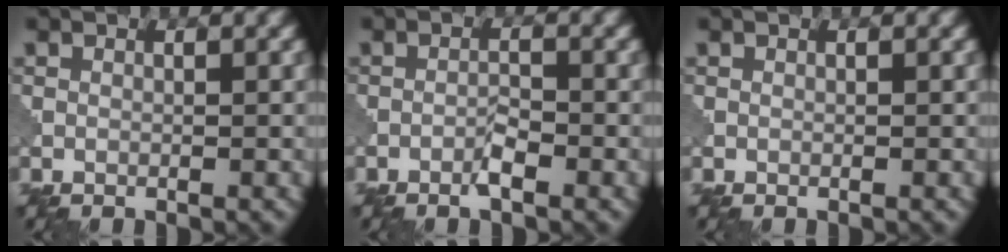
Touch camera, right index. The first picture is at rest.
{"total": 1.5, "force": [-1.0, 0.2, 1.1], "torque": [-0.021, 0.003, -0.021]}
{"total": 0.0}